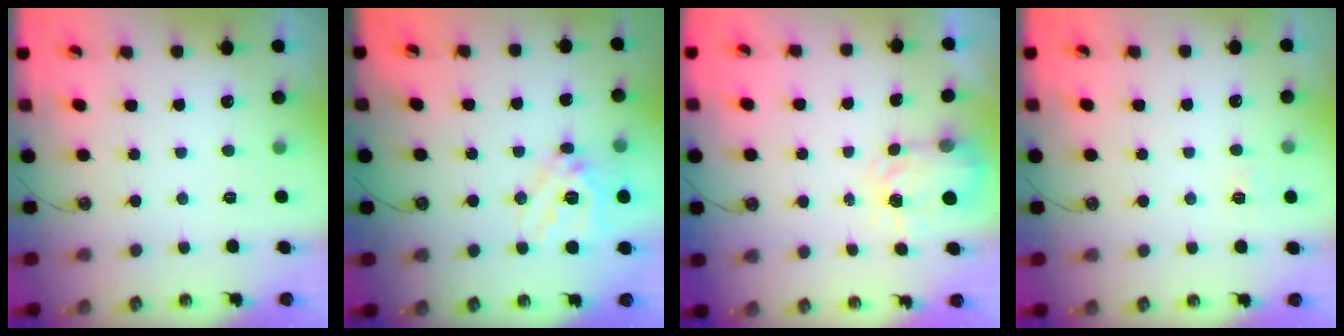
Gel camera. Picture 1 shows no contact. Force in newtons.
{"total": 16.5, "press": 16.2, "slide": 2.9}
{"total": 3.9, "press": 3.8, "slide": 0.6}
{"total": 2.9, "press": 2.9, "slide": 0.4}